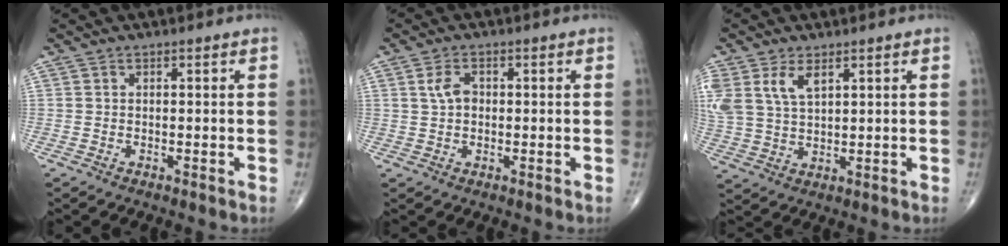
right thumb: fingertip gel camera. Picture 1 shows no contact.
{"total": 3.4, "force": [0.6, 2.2, 2.5], "torque": [-0.047, 0.007, 0.011]}
{"total": 9.2, "force": [4.3, 5.1, 6.4], "torque": [-0.140, -0.003, 0.095]}